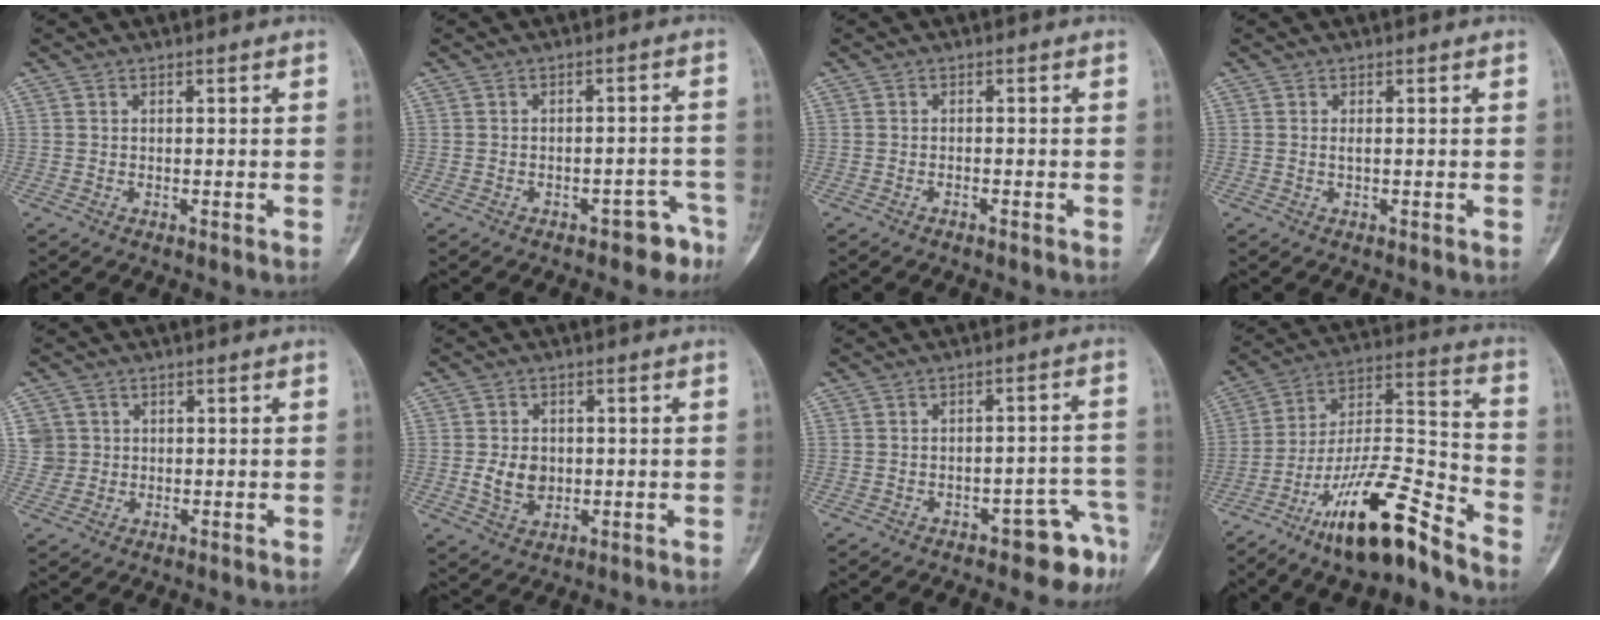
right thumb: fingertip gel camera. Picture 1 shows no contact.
{"total": 4.9, "force": [-3.5, 2.7, 2.2], "torque": [-0.008, 0.043, -0.040]}
{"total": 0.6, "force": [-0.5, 0.1, 0.3], "torque": [-0.013, 0.006, -0.008]}
{"total": 0.5, "force": [0.0, 0.1, 0.5], "torque": [-0.017, -0.002, 0.000]}
{"total": 3.6, "force": [0.9, 3.4, 0.3], "torque": [0.016, 0.000, 0.019]}
{"total": 5.6, "force": [-0.3, 4.3, 3.6], "torque": [-0.050, -0.002, 0.002]}
{"total": 6.6, "force": [-4.6, 3.0, 3.7], "torque": [-0.015, 0.056, -0.055]}
{"total": 19.1, "force": [-13.2, 4.4, 13.1], "torque": [-0.228, 0.092, -0.234]}